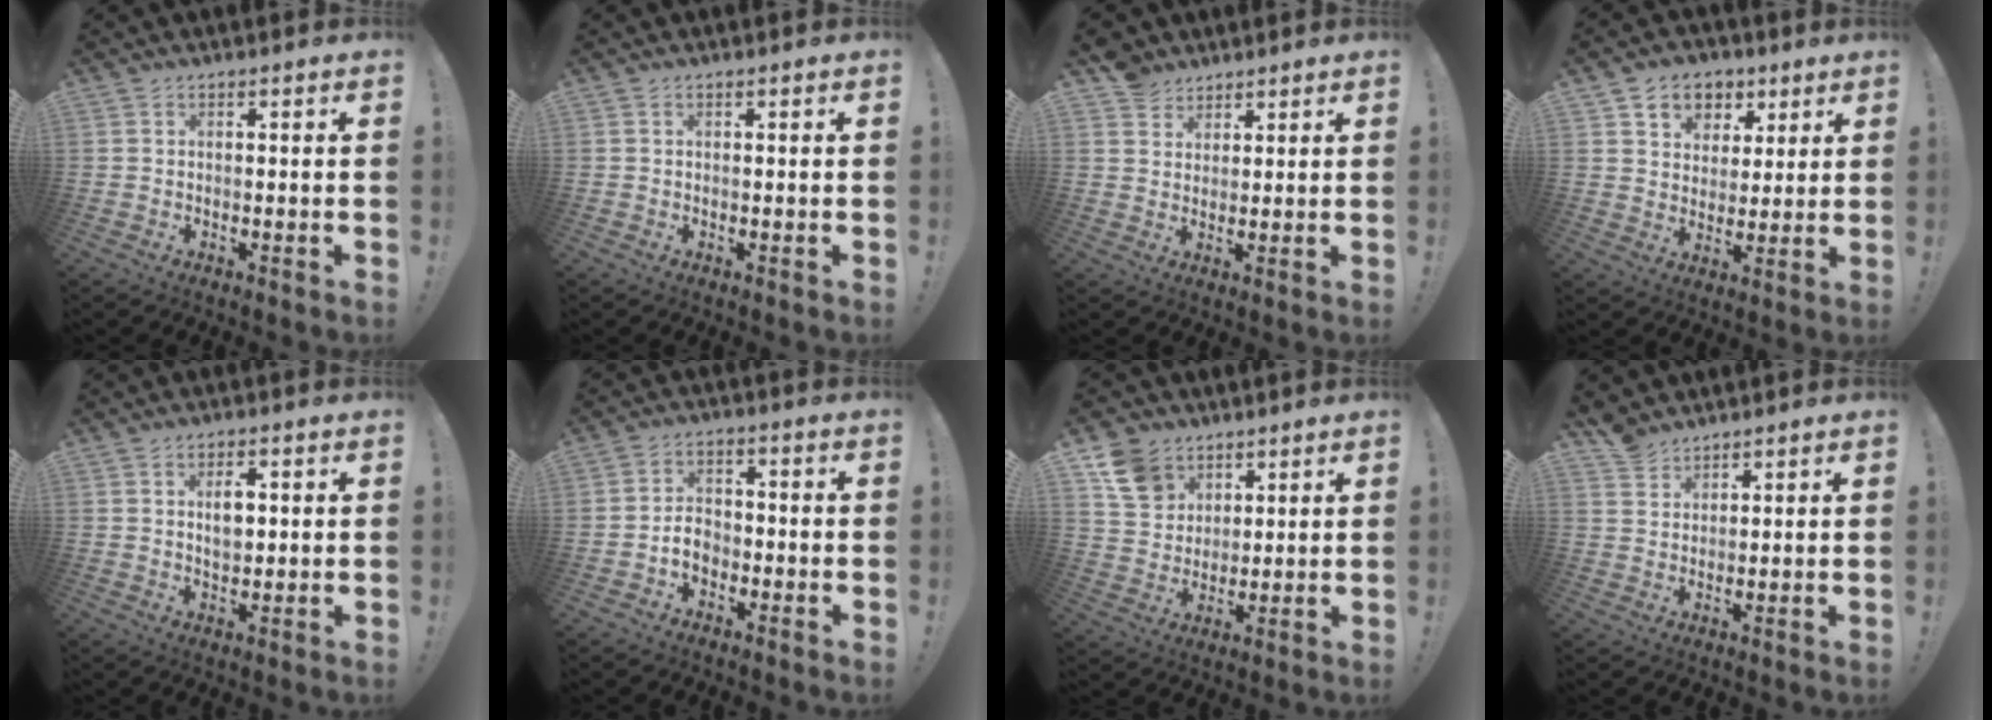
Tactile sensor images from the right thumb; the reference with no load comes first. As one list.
[{"total": 0.0}, {"total": 5.4, "force": [4.1, 3.5, 0.4], "torque": [-0.006, -0.024, 0.081]}, {"total": 8.3, "force": [3.8, 7.1, 1.9], "torque": [-0.018, -0.026, 0.076]}, {"total": 5.0, "force": [0.9, 3.2, 3.7], "torque": [-0.051, -0.001, 0.011]}, {"total": 5.5, "force": [-2.5, 4.1, 2.8], "torque": [-0.040, 0.010, -0.047]}, {"total": 10.9, "force": [6.4, 8.1, 3.4], "torque": [-0.052, -0.033, 0.129]}, {"total": 4.8, "force": [4.1, 2.4, 0.8], "torque": [-0.017, -0.024, 0.081]}]